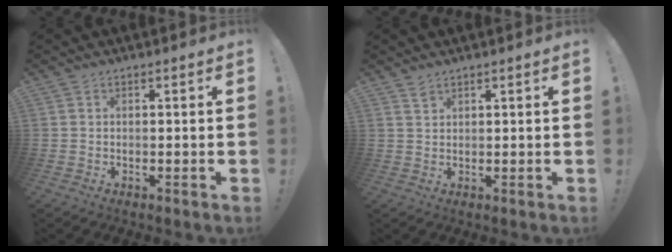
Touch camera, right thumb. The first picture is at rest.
{"total": 1.8, "force": [1.5, 0.8, 0.6], "torque": [-0.002, -0.010, 0.027]}